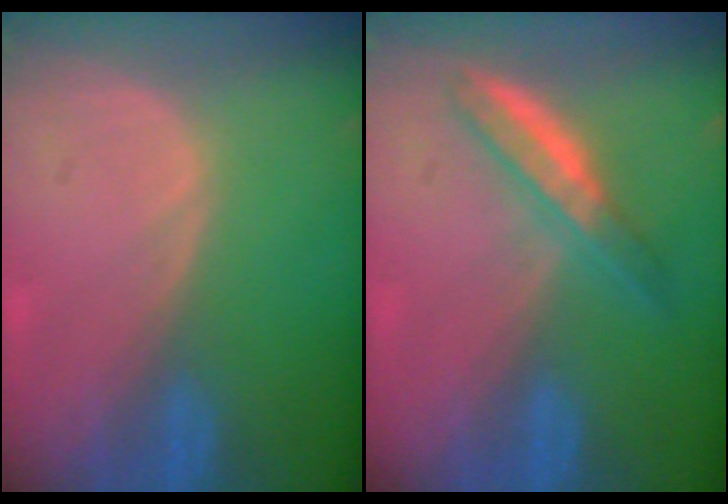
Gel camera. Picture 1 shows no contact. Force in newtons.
{"total": 4.5, "press": 4.4, "slide": 0.9}